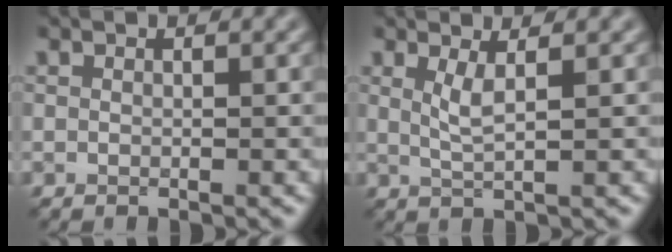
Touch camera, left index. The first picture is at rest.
{"total": 2.0, "force": [0.8, 0.5, 1.8], "torque": [-0.035, -0.005, 0.016]}